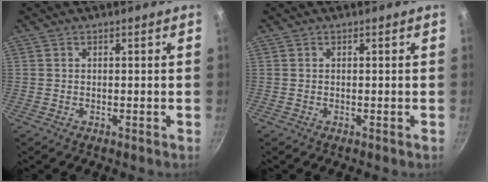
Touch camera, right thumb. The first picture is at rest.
{"total": 0.0}